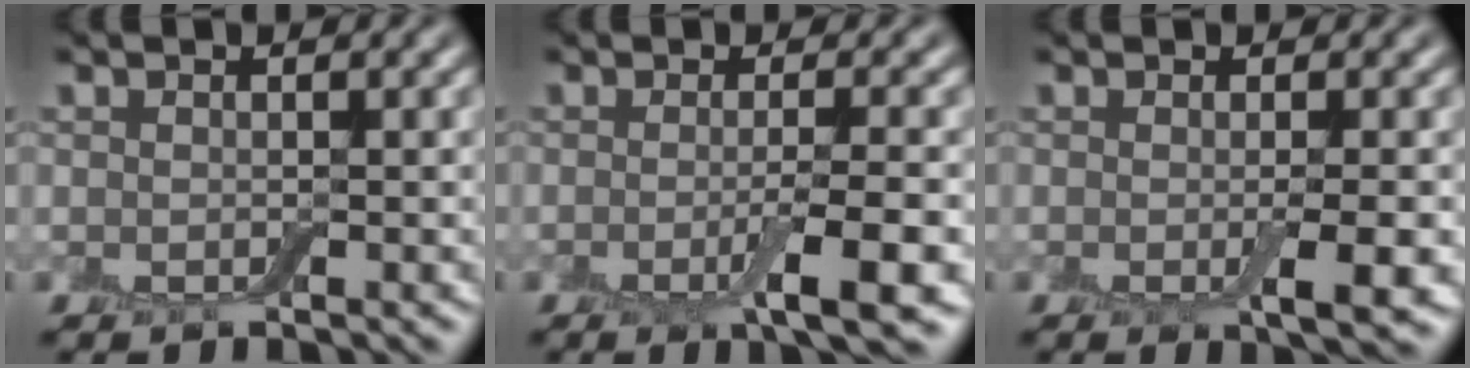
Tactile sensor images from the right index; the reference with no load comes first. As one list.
[{"total": 4.6, "force": [-1.4, 0.8, 4.3], "torque": [-0.068, -0.006, -0.024]}, {"total": 3.2, "force": [-0.5, 0.6, 3.1], "torque": [-0.046, -0.008, -0.008]}]